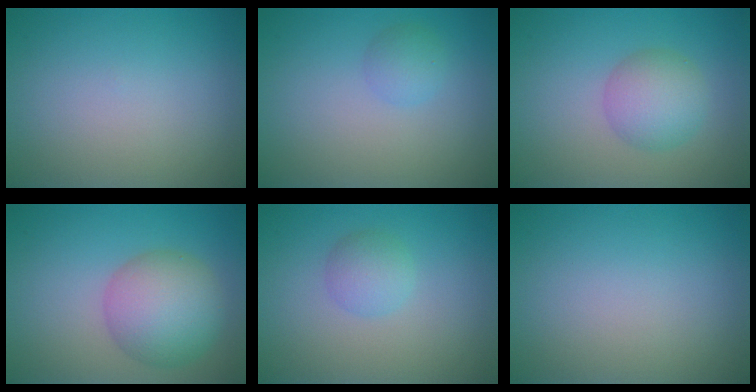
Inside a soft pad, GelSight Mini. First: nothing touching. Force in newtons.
{"total": 1.6, "press": 1.5, "slide": 0.1}
{"total": 3.7, "press": 3.7, "slide": 0.3}
{"total": 6.3, "press": 6.3, "slide": 0.1}
{"total": 2.0, "press": 2.0, "slide": 0.0}
{"total": 0.0}